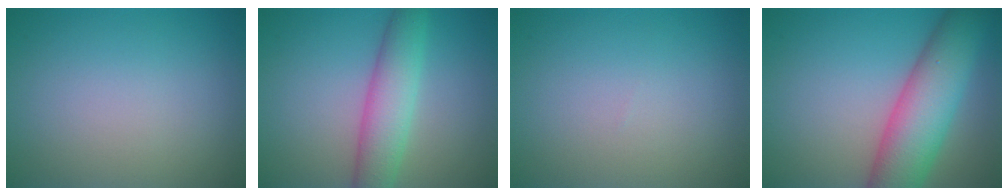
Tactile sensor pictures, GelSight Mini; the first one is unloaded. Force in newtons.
{"total": 4.9, "press": 4.9, "slide": 0.2}
{"total": 0.0}
{"total": 8.7, "press": 8.7, "slide": 0.4}